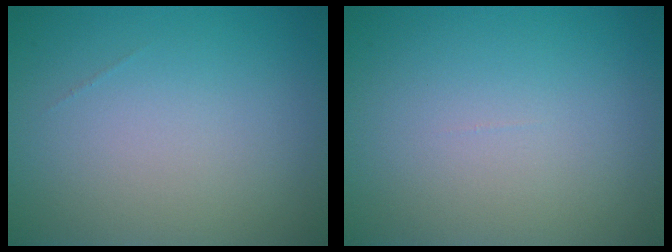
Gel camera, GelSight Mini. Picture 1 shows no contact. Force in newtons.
{"total": 0.0}